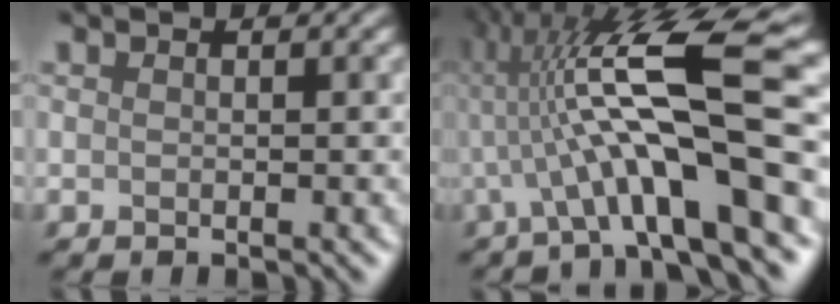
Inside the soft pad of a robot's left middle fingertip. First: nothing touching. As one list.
[{"total": 12.1, "force": [0.2, 2.2, 11.9], "torque": [-0.218, 0.020, 0.010]}]